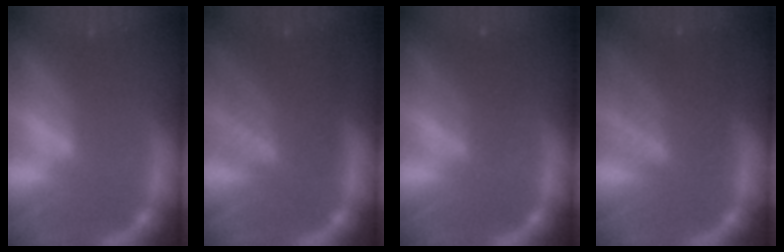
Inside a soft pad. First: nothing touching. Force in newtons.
{"total": 8.0}
{"total": 3.0}
{"total": 7.0}